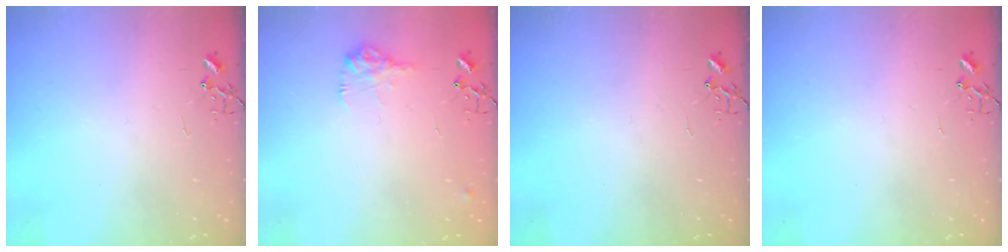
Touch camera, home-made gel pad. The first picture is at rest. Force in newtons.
{"total": 9.5, "press": 9.5, "slide": 0.4}
{"total": 0.0}
{"total": 0.0}